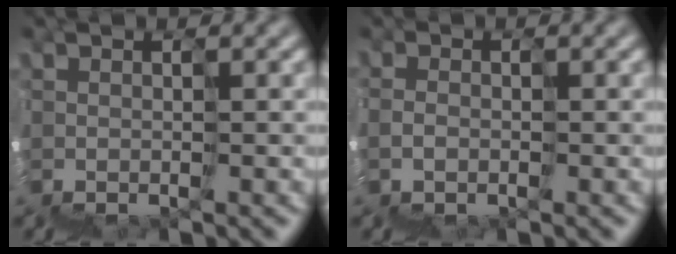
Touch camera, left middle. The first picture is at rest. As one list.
[{"total": 1.7, "force": [-1.5, 0.5, -0.5], "torque": [0.017, -0.006, -0.029]}]